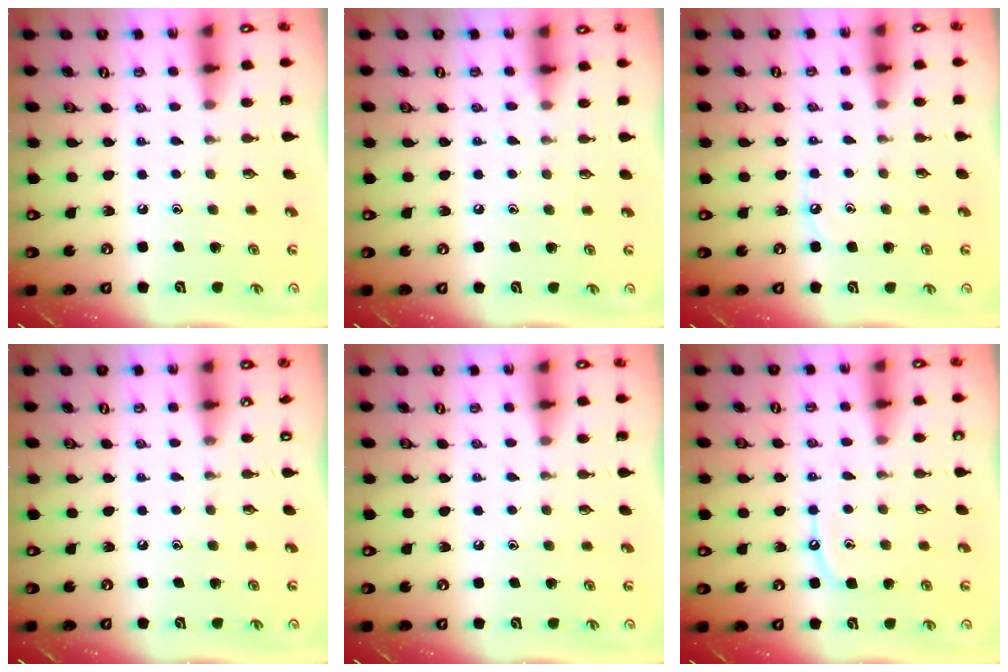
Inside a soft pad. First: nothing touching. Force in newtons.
{"total": 4.9, "press": 4.9, "slide": 0.7}
{"total": 3.9, "press": 3.9, "slide": 0.6}
{"total": 0.0}
{"total": 0.0}
{"total": 7.2, "press": 7.1, "slide": 0.8}